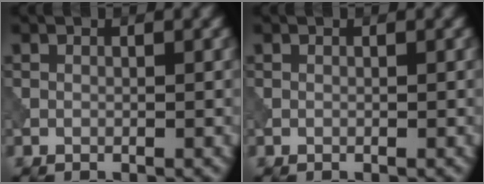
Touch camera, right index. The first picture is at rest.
{"total": 0.0}